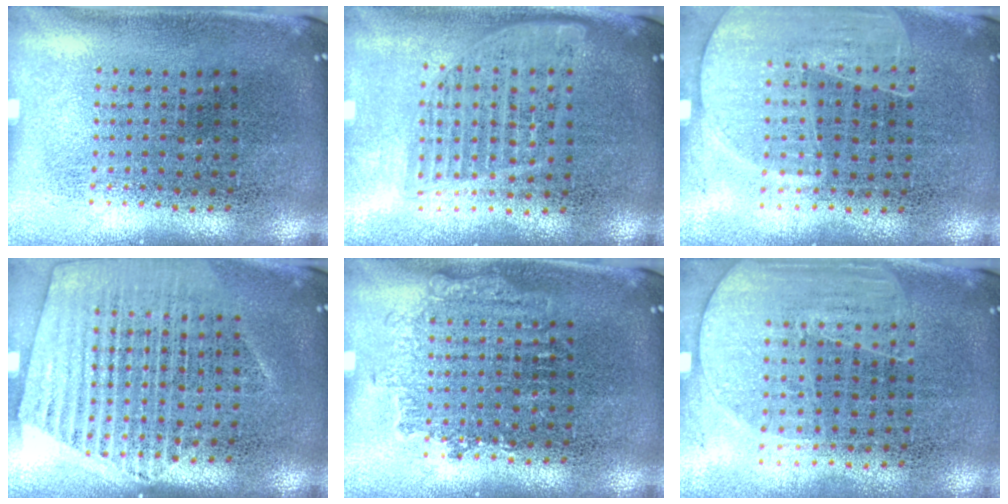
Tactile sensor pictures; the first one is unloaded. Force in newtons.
{"total": 1.6, "press": 1.5, "slide": 0.7}
{"total": 1.6, "press": 1.4, "slide": 0.7}
{"total": 1.5, "press": 1.4, "slide": 0.5}
{"total": 1.2, "press": 1.2, "slide": 0.3}
{"total": 1.6, "press": 1.4, "slide": 0.8}